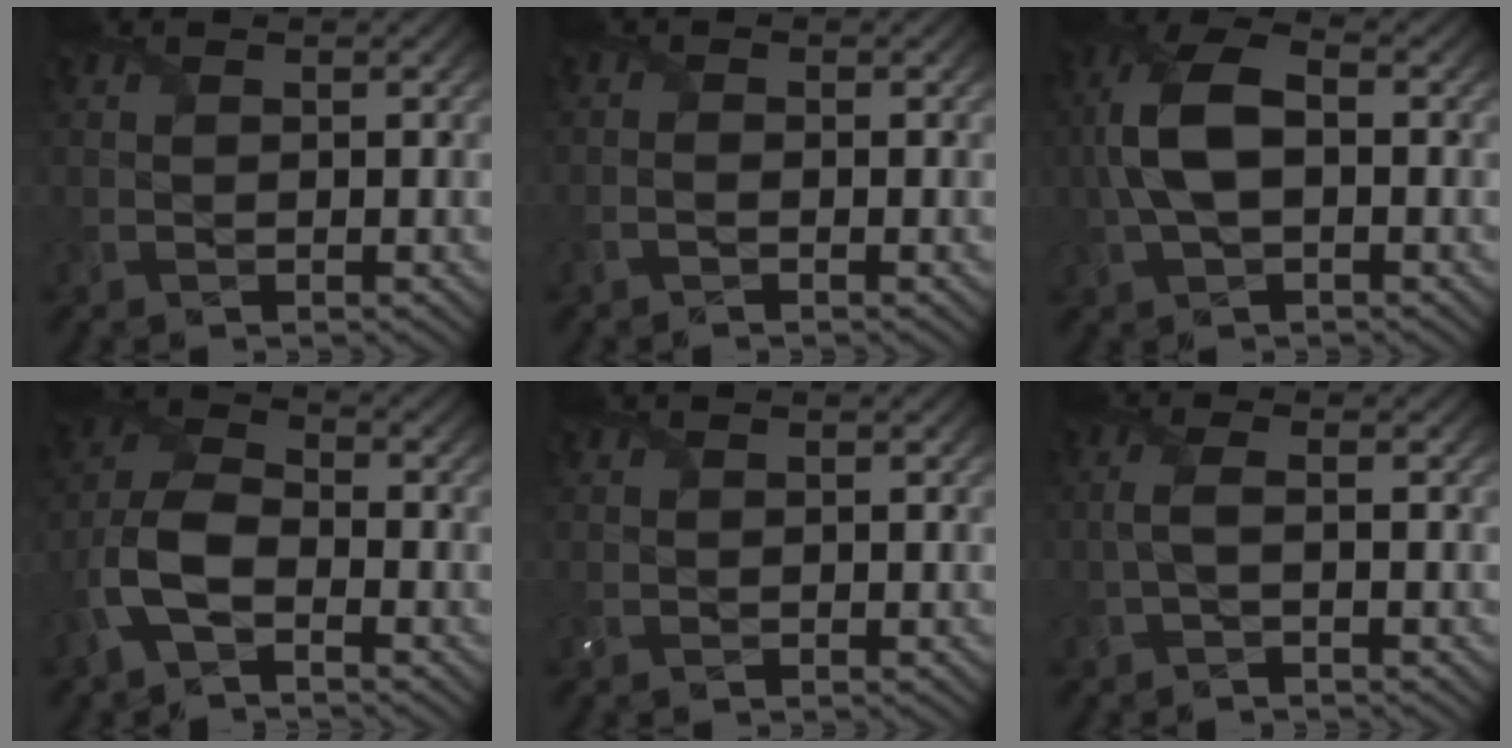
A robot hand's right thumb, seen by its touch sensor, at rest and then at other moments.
{"total": 0.8, "force": [-0.7, 0.0, 0.4], "torque": [-0.010, 0.001, -0.018]}
{"total": 8.2, "force": [0.1, 4.4, 7.0], "torque": [-0.169, 0.015, -0.008]}
{"total": 6.6, "force": [-3.2, 3.4, 4.8], "torque": [-0.113, 0.006, -0.082]}
{"total": 0.0}
{"total": 2.0, "force": [-0.3, 0.5, 1.9], "torque": [-0.044, 0.004, -0.011]}